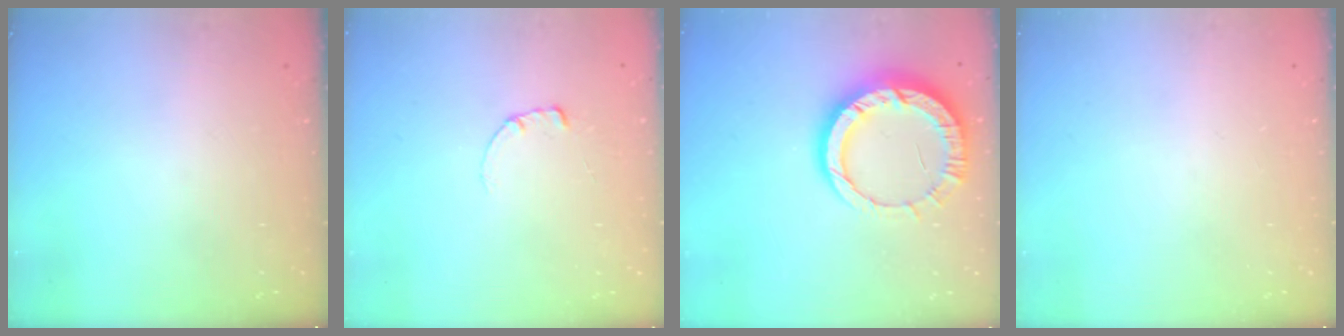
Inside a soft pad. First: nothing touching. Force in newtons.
{"total": 0.6, "press": 0.5, "slide": 0.2}
{"total": 14.0, "press": 13.9, "slide": 1.4}
{"total": 0.0}